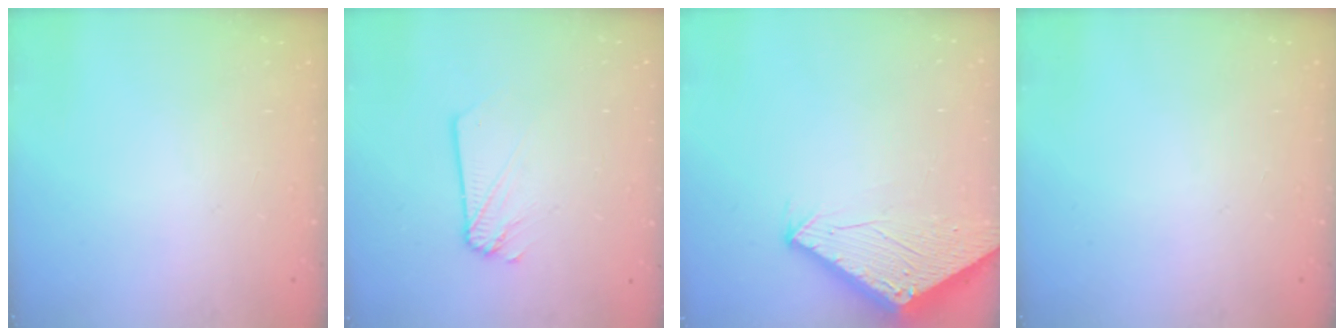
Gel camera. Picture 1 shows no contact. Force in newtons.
{"total": 2.1, "press": 2.1, "slide": 0.3}
{"total": 2.8, "press": 2.8, "slide": 0.1}
{"total": 0.0}